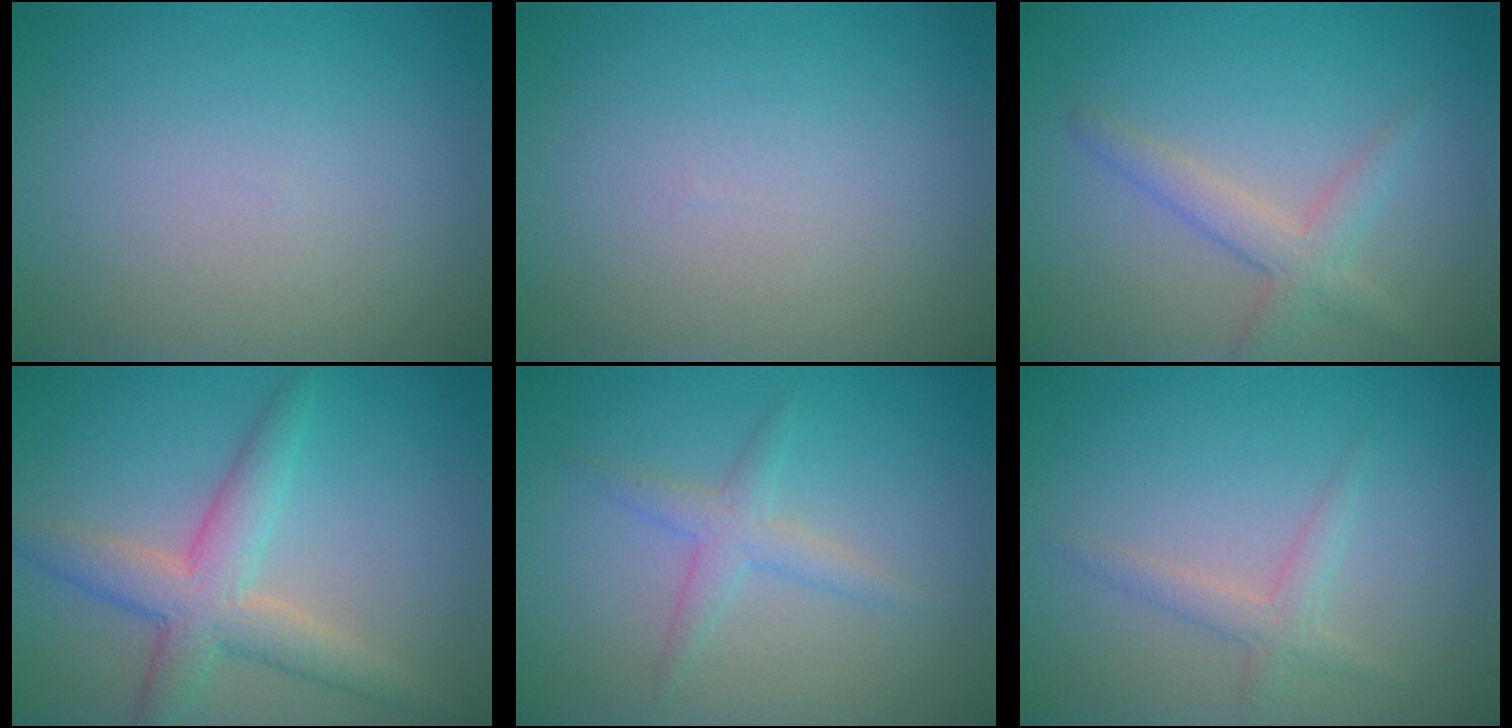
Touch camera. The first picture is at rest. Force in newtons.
{"total": 0.0}
{"total": 2.8, "press": 2.8, "slide": 0.2}
{"total": 5.1, "press": 5.1, "slide": 0.2}
{"total": 2.1, "press": 2.1, "slide": 0.1}
{"total": 1.8, "press": 1.8, "slide": 0.0}